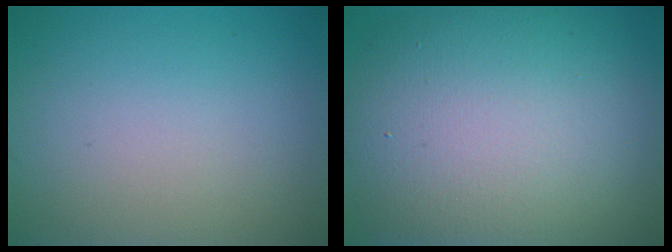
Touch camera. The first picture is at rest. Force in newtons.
{"total": 14.3, "press": 14.3, "slide": 1.3}